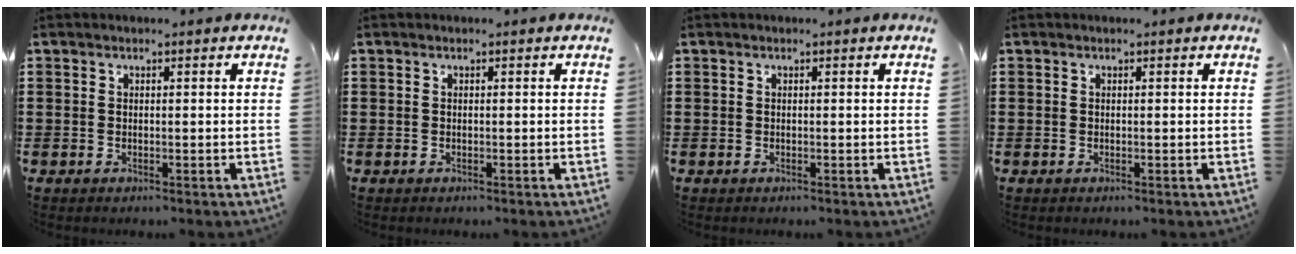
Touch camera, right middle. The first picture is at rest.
{"total": 0.0}
{"total": 0.0}
{"total": 0.0}